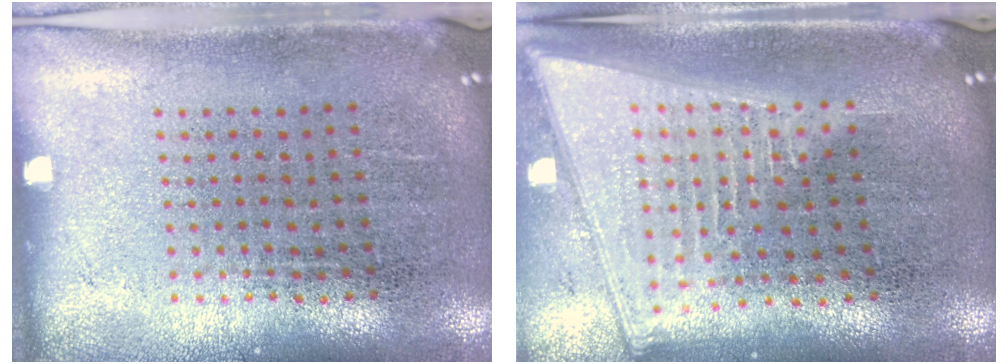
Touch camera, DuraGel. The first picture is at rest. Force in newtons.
{"total": 2.2, "press": 1.8, "slide": 1.2}